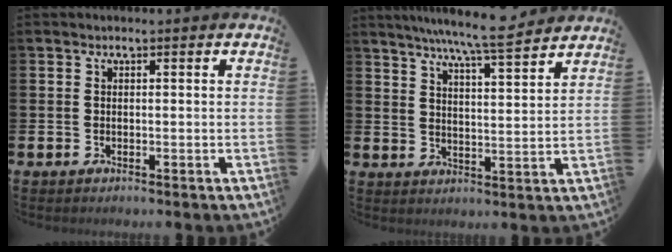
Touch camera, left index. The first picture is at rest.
{"total": 7.8, "force": [7.3, -0.1, 2.8], "torque": [-0.063, -0.044, 0.127]}